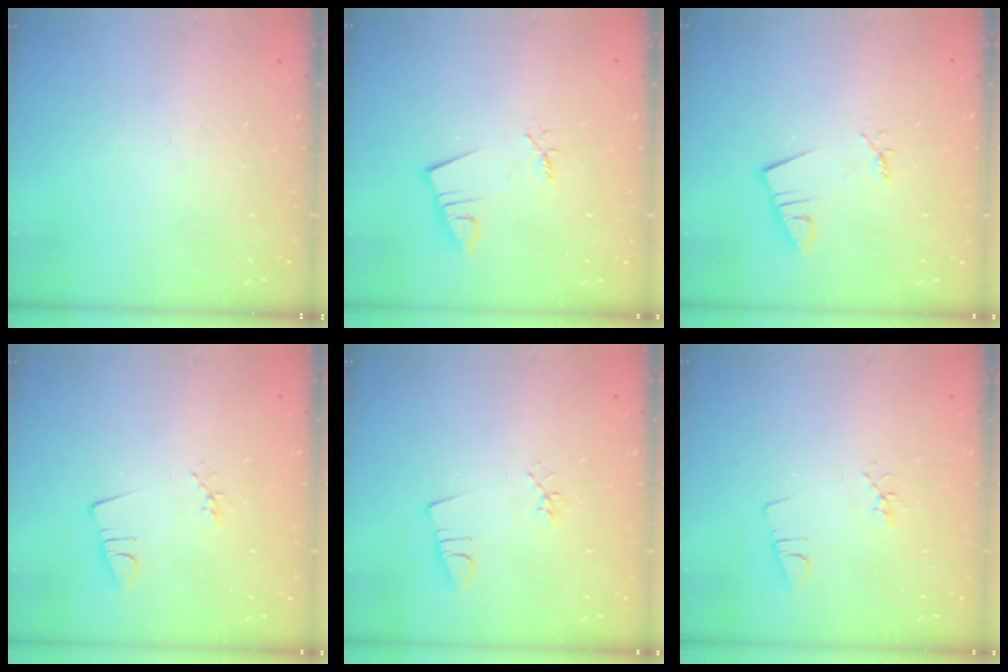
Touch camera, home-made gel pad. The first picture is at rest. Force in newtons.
{"total": 2.3, "press": 2.2, "slide": 0.3}
{"total": 2.1, "press": 2.1, "slide": 0.2}
{"total": 2.0, "press": 1.4, "slide": 1.4}
{"total": 2.2, "press": 1.7, "slide": 1.4}
{"total": 3.7, "press": 3.4, "slide": 1.6}